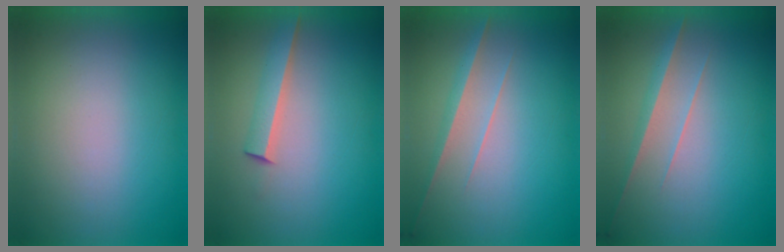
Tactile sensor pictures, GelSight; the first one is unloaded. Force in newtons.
{"total": 2.5}
{"total": 2.8}
{"total": 2.8}